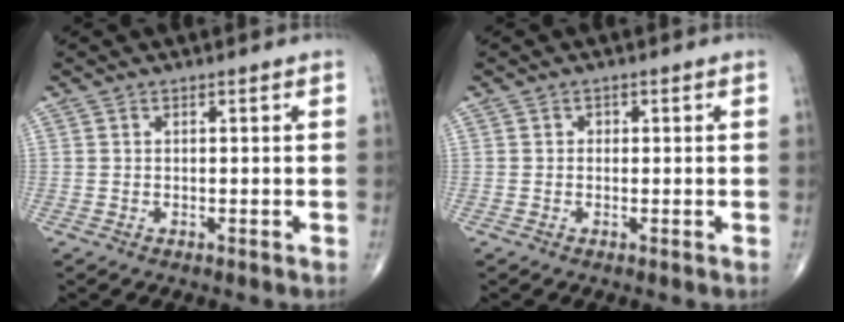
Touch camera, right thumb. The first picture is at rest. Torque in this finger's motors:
{"motor_torque": [-0.10, -0.16, 0.20, 0.07, 0.00]}